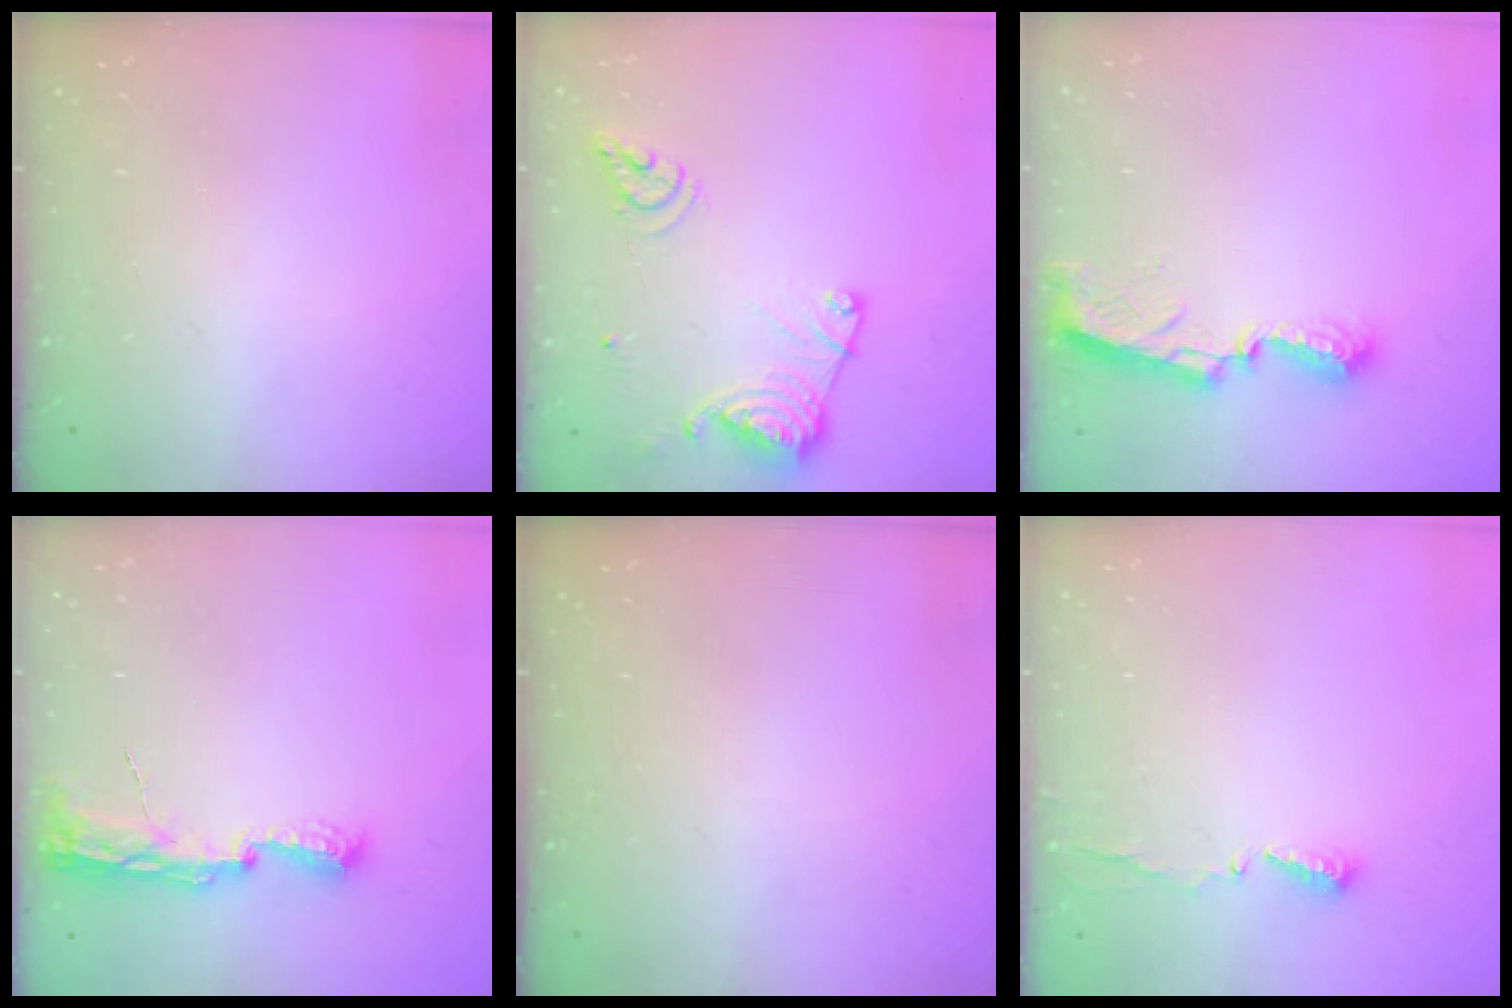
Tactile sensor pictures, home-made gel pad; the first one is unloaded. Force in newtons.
{"total": 13.6, "press": 13.5, "slide": 1.5}
{"total": 8.6, "press": 8.6, "slide": 0.4}
{"total": 8.5, "press": 8.5, "slide": 1.2}
{"total": 0.0}
{"total": 4.8, "press": 4.8, "slide": 0.3}